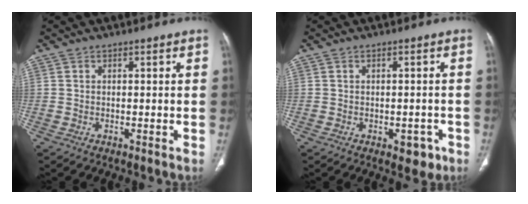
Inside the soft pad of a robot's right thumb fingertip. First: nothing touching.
{"total": 3.6, "force": [-1.7, 2.1, 2.4], "torque": [-0.009, 0.006, -0.016]}